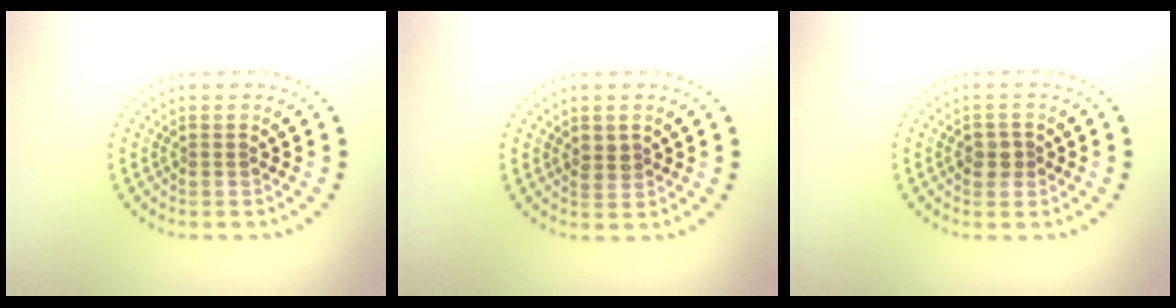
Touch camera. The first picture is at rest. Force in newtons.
{"total": 1.4, "press": 1.3, "slide": 0.4}
{"total": 1.7, "press": 1.7, "slide": 0.3}